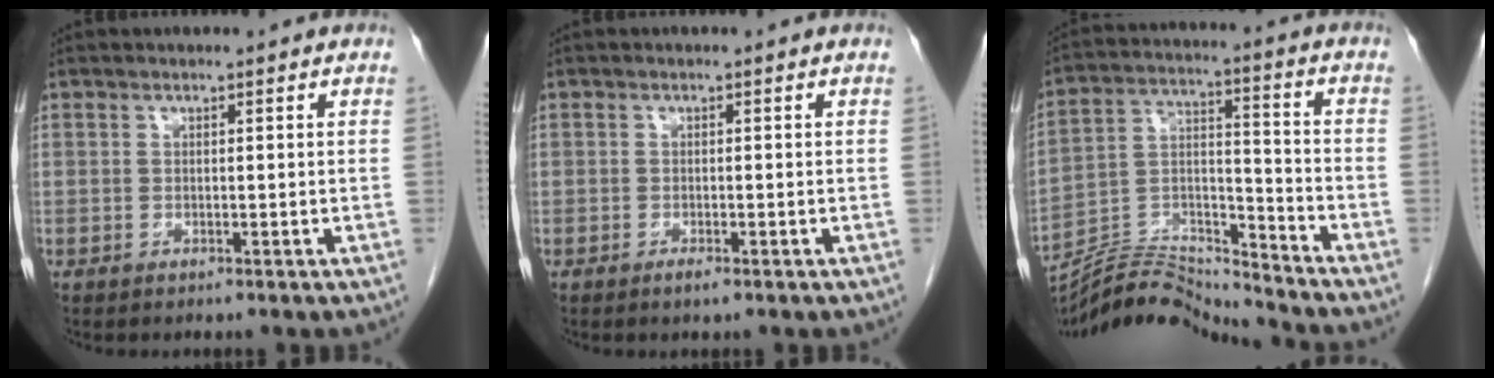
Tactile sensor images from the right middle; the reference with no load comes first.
{"total": 1.0, "force": [-0.7, 0.3, 0.7], "torque": [-0.013, -0.002, -0.010]}
{"total": 13.2, "force": [-13.2, -0.7, 0.7], "torque": [-0.015, 0.038, -0.241]}